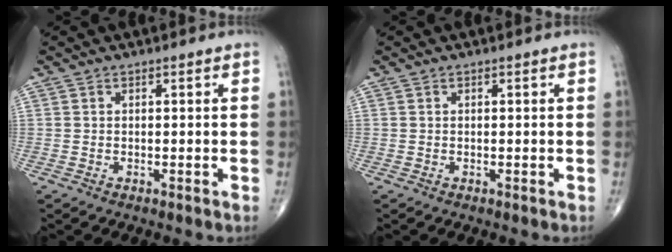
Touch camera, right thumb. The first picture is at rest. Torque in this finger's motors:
{"motor_torque": [0.08, 0.09, -0.05, -0.03, 0.01]}